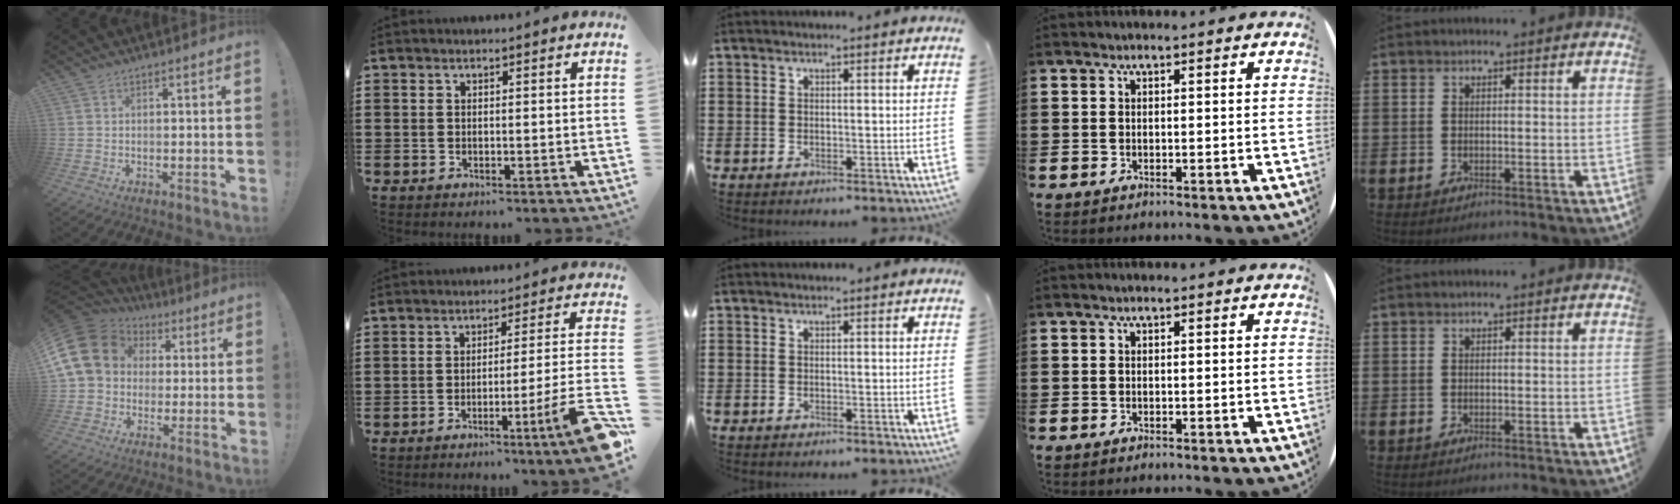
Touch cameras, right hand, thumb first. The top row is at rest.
{"thumb": {"total": 18.4, "force": [4.5, 15.0, 9.8], "torque": [-0.172, -0.011, 0.094]}, "index": {"total": 7.4, "force": [-3.9, -0.6, 6.3], "torque": [-0.105, -0.018, -0.072]}}